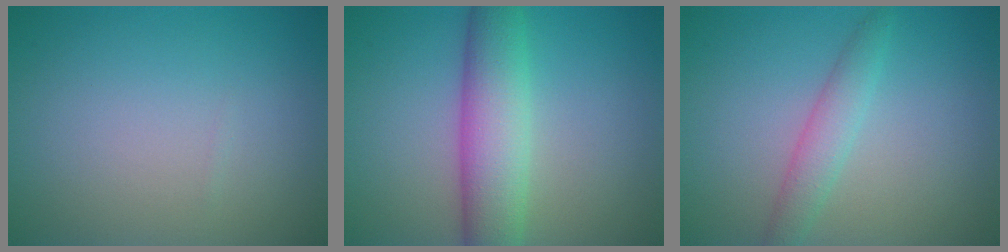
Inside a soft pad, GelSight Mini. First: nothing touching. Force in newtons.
{"total": 6.1, "press": 6.1, "slide": 0.1}
{"total": 2.3, "press": 2.3, "slide": 0.1}